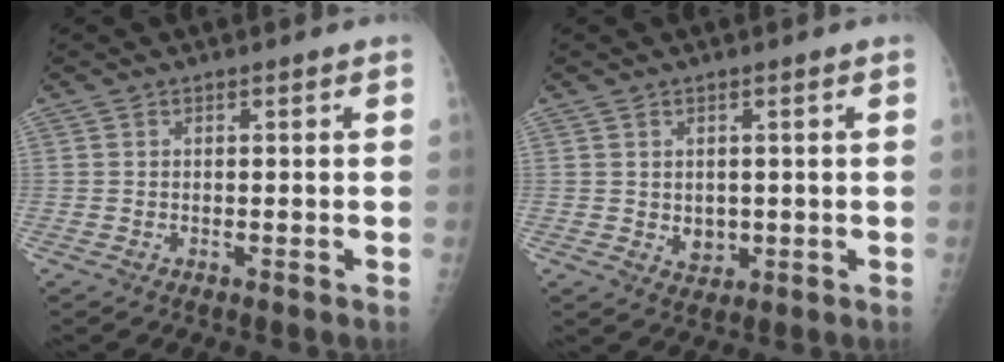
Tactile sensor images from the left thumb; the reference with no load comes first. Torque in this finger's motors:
{"motor_torque": [-0.20, 0.15, 0.12, -0.06, 0.00]}